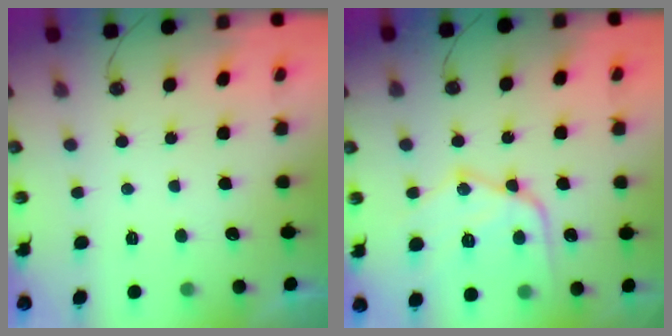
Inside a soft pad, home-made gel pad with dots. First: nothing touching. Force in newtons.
{"total": 17.2, "press": 17.1, "slide": 1.7}